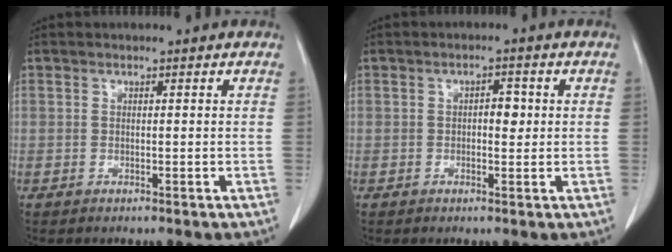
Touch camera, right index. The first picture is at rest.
{"total": 2.3, "force": [0.3, 1.2, 2.0], "torque": [-0.023, 0.007, 0.006]}